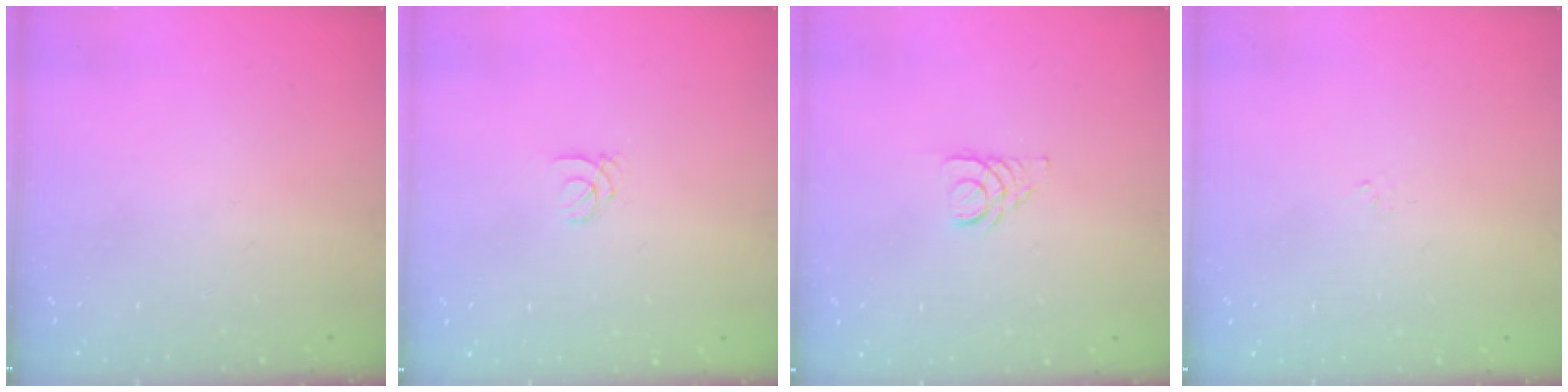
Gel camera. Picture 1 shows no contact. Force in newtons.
{"total": 1.0, "press": 1.0, "slide": 0.1}
{"total": 2.9, "press": 2.9, "slide": 0.3}
{"total": 1.2, "press": 1.2, "slide": 0.4}